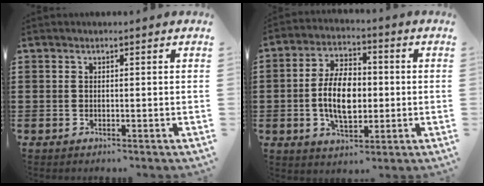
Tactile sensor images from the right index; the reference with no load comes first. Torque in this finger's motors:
{"motor_torque": [2.14, 0.00, 1.05, 0.21]}